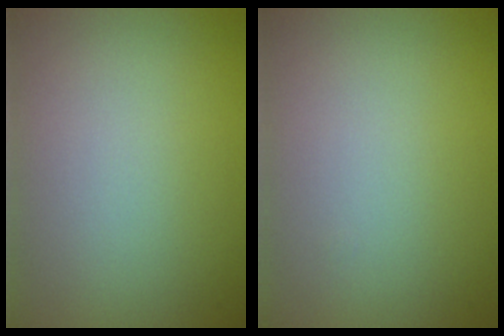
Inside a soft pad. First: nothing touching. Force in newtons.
{"total": 0.0}